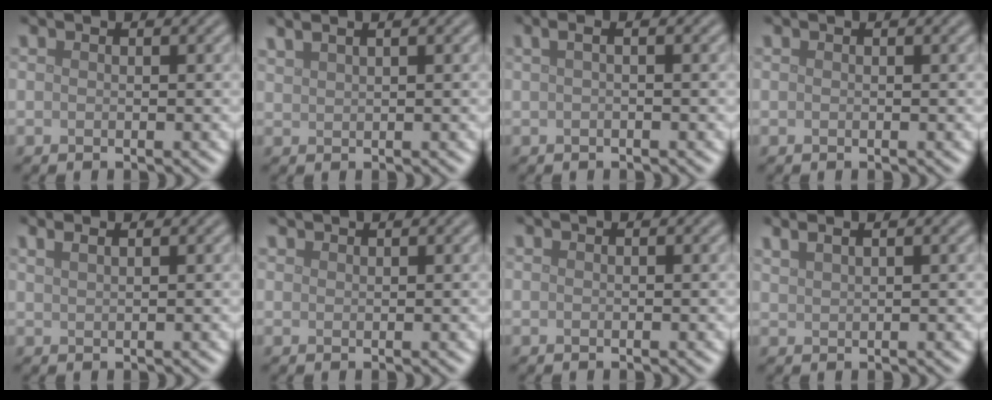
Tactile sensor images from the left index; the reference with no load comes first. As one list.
[{"total": 2.4, "force": [1.9, 0.7, 1.3], "torque": [-0.015, 0.008, 0.021]}, {"total": 1.4, "force": [0.3, 0.4, 1.3], "torque": [-0.025, 0.004, -0.002]}, {"total": 0.0}, {"total": 2.0, "force": [1.4, 0.8, 1.2], "torque": [-0.008, 0.002, 0.008]}, {"total": 0.9, "force": [0.9, 0.1, 0.1], "torque": [-0.001, 0.001, 0.019]}, {"total": 0.0}, {"total": 2.4, "force": [1.8, 0.9, 1.4], "torque": [-0.011, 0.008, 0.015]}]